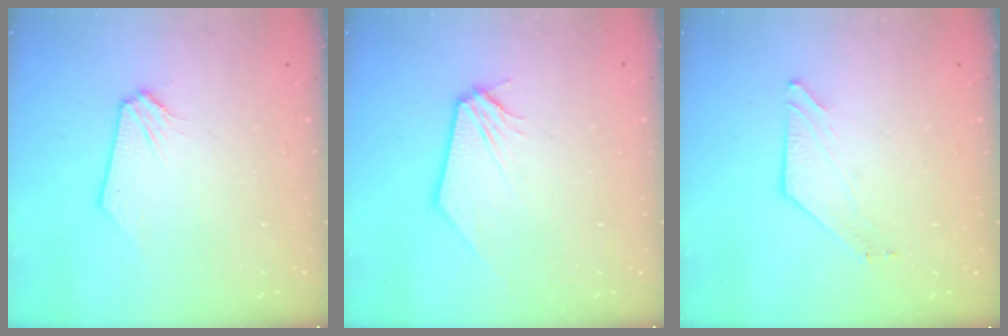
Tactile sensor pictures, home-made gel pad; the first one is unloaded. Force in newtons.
{"total": 0.0}
{"total": 3.8, "press": 3.7, "slide": 0.7}